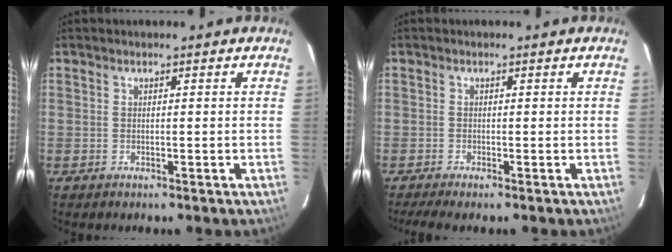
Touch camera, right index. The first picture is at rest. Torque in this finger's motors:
{"motor_torque": [-0.09, -0.28, 0.18, 0.03]}